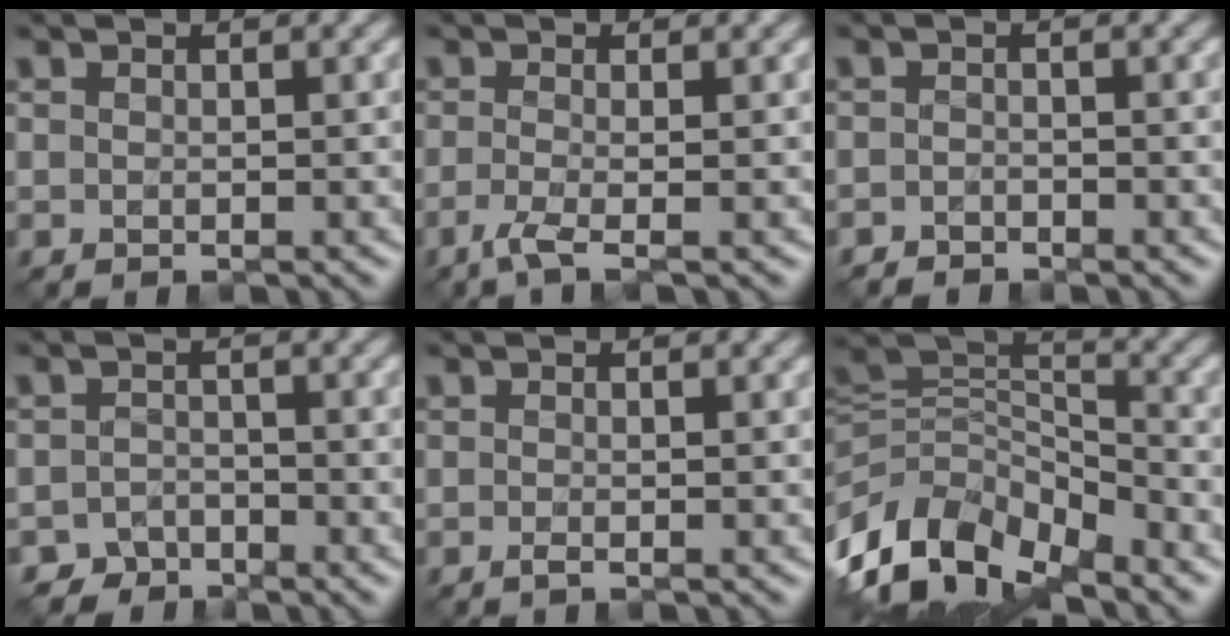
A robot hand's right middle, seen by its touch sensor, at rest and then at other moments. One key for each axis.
{"total": 2.6, "fx": -1.3, "fy": 0.6, "fz": 2.2, "tx": -0.043, "ty": -0.009, "tz": -0.037}
{"total": 1.2, "fx": -1.2, "fy": 0.4, "fz": 0.1, "tx": 0.000, "ty": 0.001, "tz": -0.024}
{"total": 2.3, "fx": -2.0, "fy": 1.3, "fz": -0.1, "tx": 0.013, "ty": 0.007, "tz": -0.040}
{"total": 0.7, "fx": -0.3, "fy": 0.1, "fz": 0.6, "tx": -0.014, "ty": -0.004, "tz": -0.007}
{"total": 11.8, "fx": -6.3, "fy": 6.5, "fz": 7.5, "tx": -0.152, "ty": -0.004, "tz": -0.117}